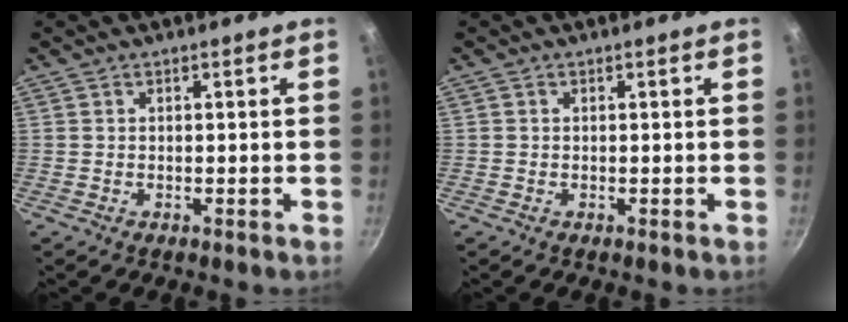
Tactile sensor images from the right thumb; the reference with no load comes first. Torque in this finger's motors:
{"motor_torque": [-0.22, -0.09, 0.34, 0.17, 0.02]}